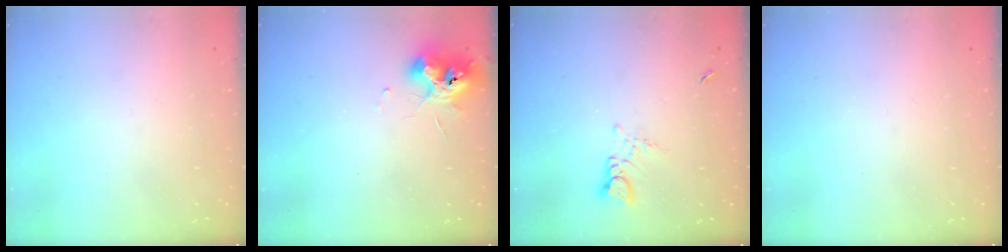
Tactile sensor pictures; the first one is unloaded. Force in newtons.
{"total": 10.9, "press": 10.9, "slide": 0.8}
{"total": 2.7, "press": 2.7, "slide": 0.3}
{"total": 0.0}